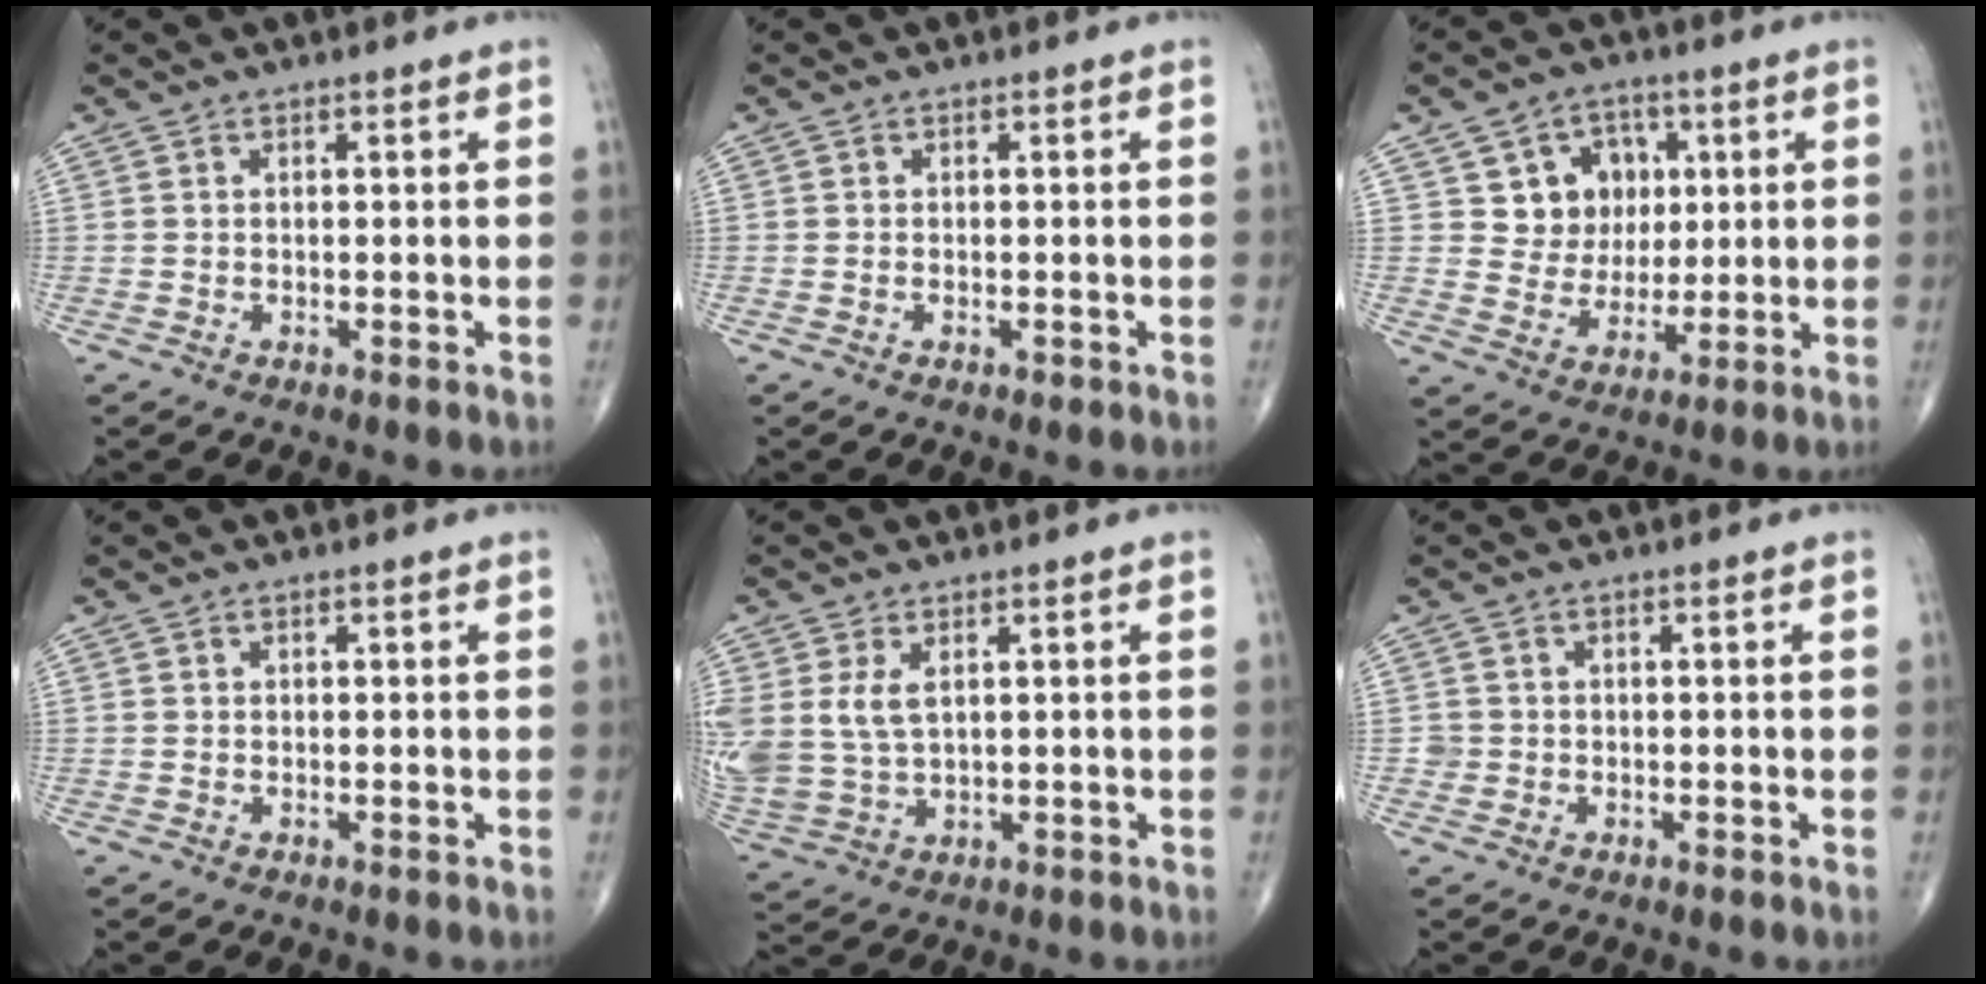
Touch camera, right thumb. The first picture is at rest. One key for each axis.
{"total": 0.7, "fx": -0.3, "fy": 0.4, "fz": 0.5, "tx": -0.010, "ty": 0.003, "tz": -0.004}
{"total": 10.0, "fx": 2.9, "fy": 8.9, "fz": 3.5, "tx": -0.003, "ty": -0.005, "tz": 0.050}
{"total": 0.0}
{"total": 9.8, "fx": 2.3, "fy": 6.3, "fz": 7.2, "tx": -0.170, "ty": -0.005, "tz": 0.061}
{"total": 1.3, "fx": -0.2, "fy": 1.3, "fz": 0.0, "tx": 0.009, "ty": 0.006, "tz": -0.006}